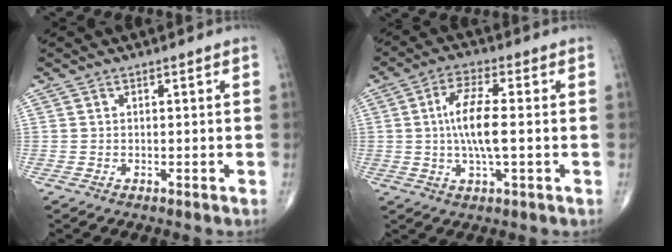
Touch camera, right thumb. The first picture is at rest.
{"total": 9.2, "force": [0.1, 2.4, 8.9], "torque": [-0.186, 0.003, -0.004]}